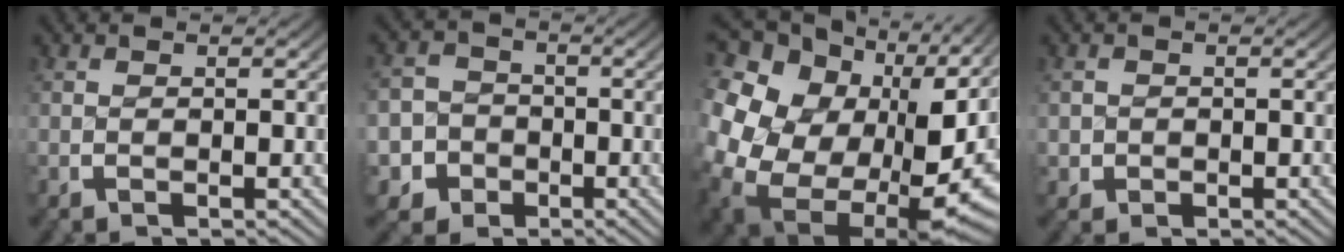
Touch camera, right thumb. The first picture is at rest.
{"total": 10.3, "force": [-4.2, 8.9, 2.9], "torque": [-0.058, -0.043, -0.072]}
{"total": 22.2, "force": [-2.3, 16.2, 15.1], "torque": [-0.326, -0.083, -0.007]}
{"total": 1.7, "force": [-0.4, 1.6, 0.3], "torque": [-0.010, -0.012, -0.003]}